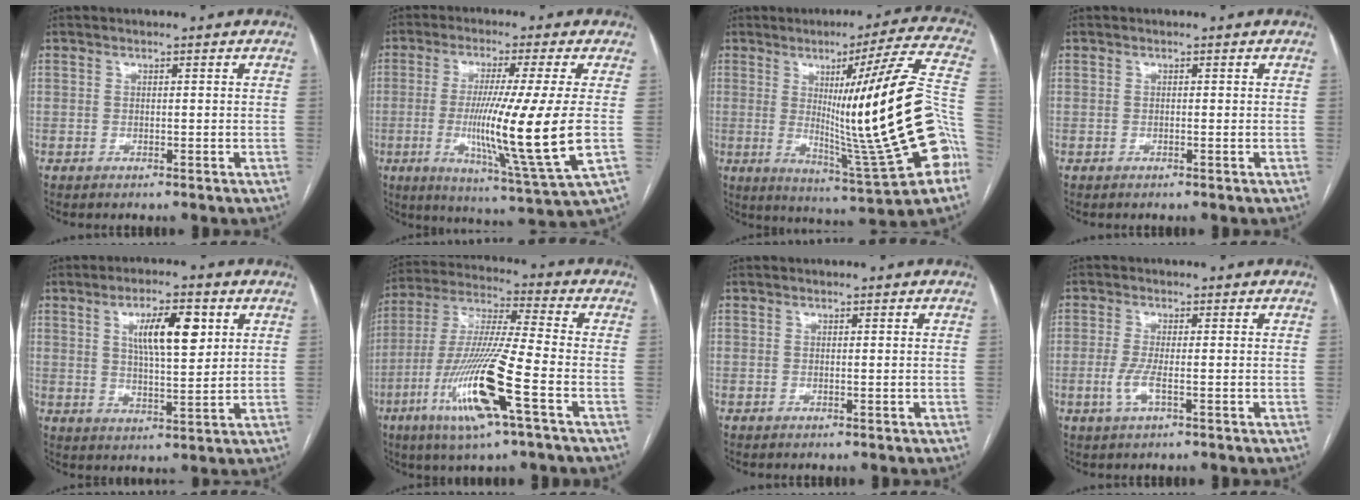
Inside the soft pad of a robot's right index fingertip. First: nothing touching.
{"total": 16.1, "force": [-1.4, -1.5, 16.0], "torque": [-0.291, -0.036, -0.028]}
{"total": 24.1, "force": [-3.0, -0.6, 23.9], "torque": [-0.306, -0.003, -0.047]}
{"total": 0.0}
{"total": 8.9, "force": [3.2, 2.3, 8.0], "torque": [-0.138, 0.006, 0.058]}
{"total": 16.5, "force": [-6.6, 0.3, 15.1], "torque": [-0.316, -0.018, -0.122]}
{"total": 0.0}
{"total": 3.1, "force": [-0.9, 0.3, 3.0], "torque": [-0.067, -0.005, -0.018]}